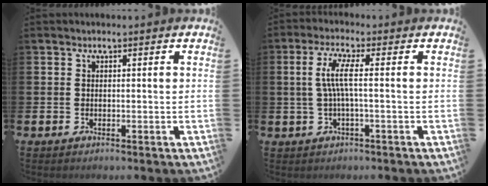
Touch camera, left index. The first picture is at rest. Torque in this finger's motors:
{"motor_torque": [0.12, 0.08, 0.30, 0.21]}